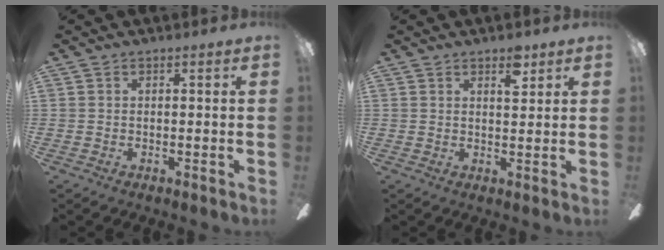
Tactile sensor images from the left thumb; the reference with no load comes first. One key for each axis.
{"total": 4.6, "fx": 3.3, "fy": 1.8, "fz": 2.6, "tx": -0.025, "ty": -0.014, "tz": 0.053}